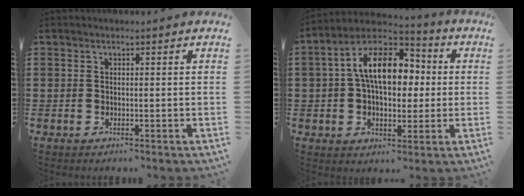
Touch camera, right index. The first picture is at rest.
{"total": 12.2, "force": [2.2, 7.4, 9.5], "torque": [-0.189, 0.012, 0.036]}